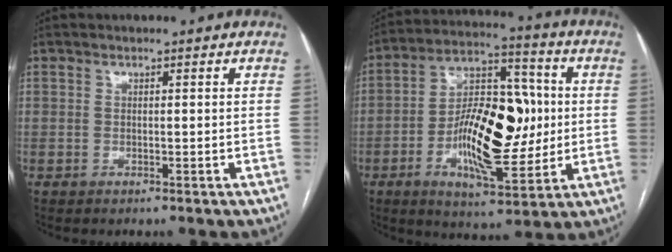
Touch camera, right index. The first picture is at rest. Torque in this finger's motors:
{"motor_torque": [1.71, 0.37, 0.37, 0.13]}